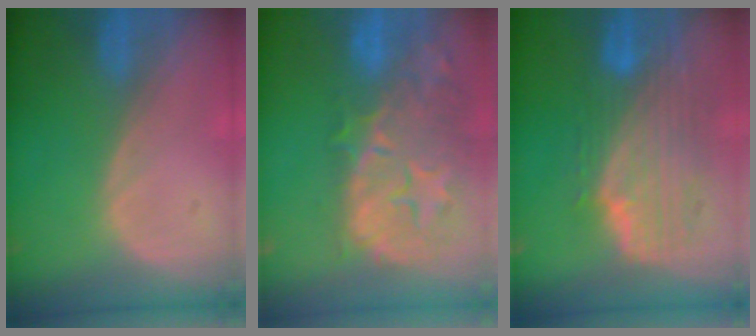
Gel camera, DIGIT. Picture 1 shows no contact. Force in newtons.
{"total": 14.8, "press": 11.9, "slide": 8.8}
{"total": 10.0, "press": 8.9, "slide": 4.5}